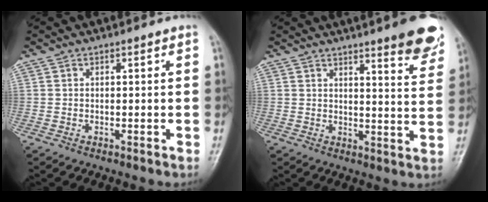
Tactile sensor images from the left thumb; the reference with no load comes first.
{"total": 9.9, "force": [7.1, 1.6, 6.8], "torque": [-0.064, -0.043, 0.083]}